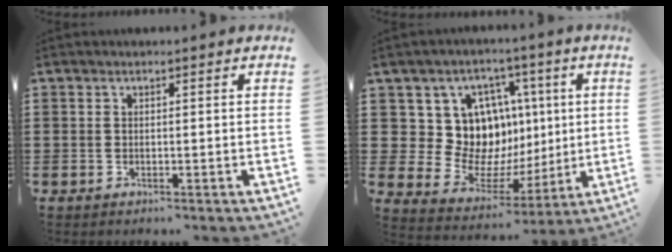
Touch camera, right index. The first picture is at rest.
{"total": 12.2, "force": [3.4, 10.6, 4.9], "torque": [-0.099, -0.033, 0.075]}